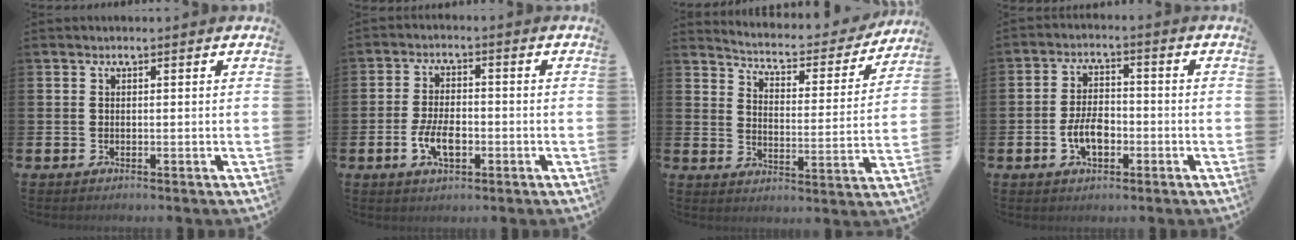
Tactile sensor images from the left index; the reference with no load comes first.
{"total": 5.0, "force": [-1.4, 2.6, 4.0], "torque": [-0.073, 0.004, -0.026]}
{"total": 4.8, "force": [4.6, 1.1, 0.9], "torque": [-0.041, -0.040, 0.070]}
{"total": 5.0, "force": [-1.6, 2.9, 3.8], "torque": [-0.064, 0.004, -0.034]}